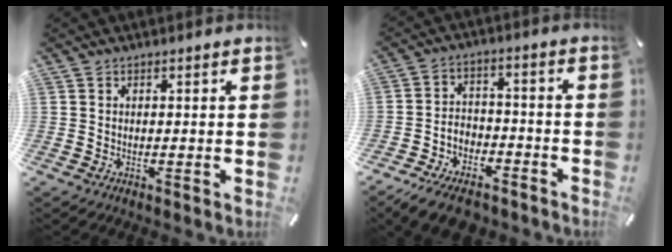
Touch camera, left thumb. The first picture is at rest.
{"total": 9.2, "force": [-7.6, 4.3, 2.9], "torque": [-0.036, 0.050, -0.139]}